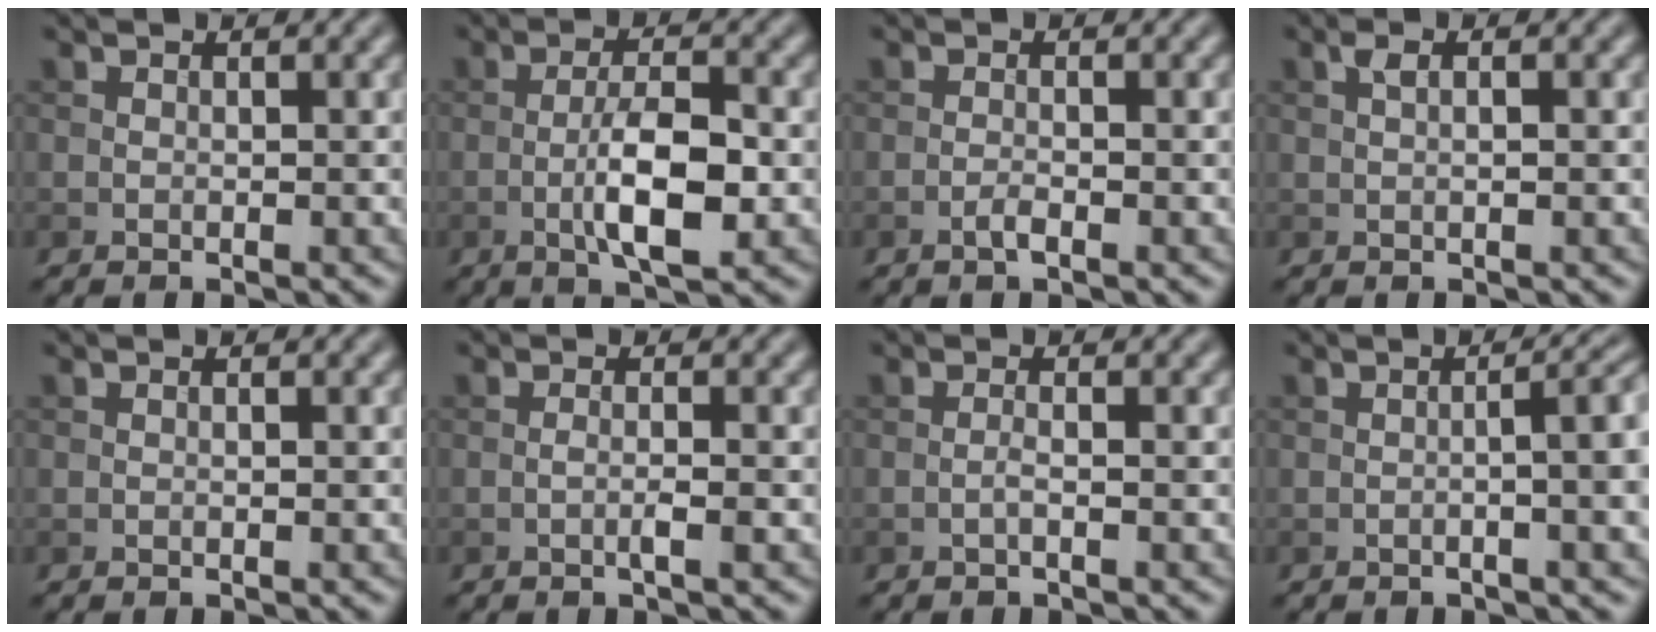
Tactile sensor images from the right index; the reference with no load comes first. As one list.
[{"total": 5.7, "force": [-1.4, 1.7, 5.2], "torque": [-0.096, 0.002, -0.027]}, {"total": 1.1, "force": [-0.7, 0.2, 0.9], "torque": [-0.016, 0.002, -0.015]}, {"total": 1.2, "force": [0.3, 0.4, 1.2], "torque": [-0.025, 0.004, 0.004]}, {"total": 0.0}, {"total": 1.4, "force": [-0.5, 0.1, 1.3], "torque": [-0.025, 0.002, -0.012]}, {"total": 0.9, "force": [-0.4, 0.1, 0.8], "torque": [-0.017, 0.002, -0.010]}, {"total": 6.4, "force": [-0.3, 2.0, 6.1], "torque": [-0.062, 0.009, -0.003]}]